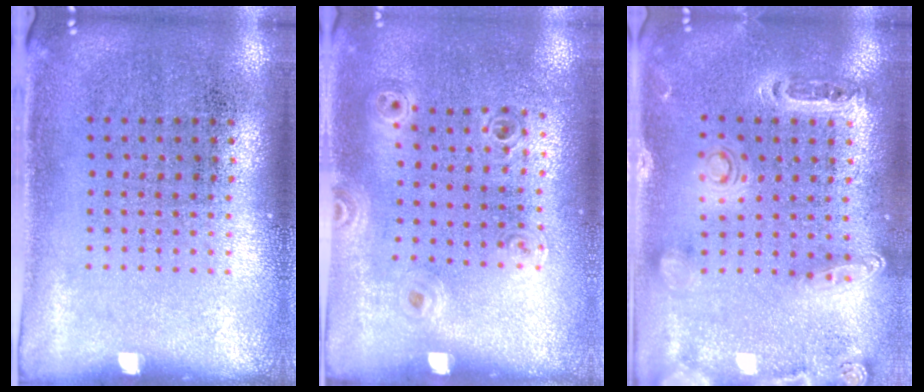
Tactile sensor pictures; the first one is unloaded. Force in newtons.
{"total": 0.9, "press": 0.9, "slide": 0.1}
{"total": 1.4, "press": 1.4, "slide": 0.3}